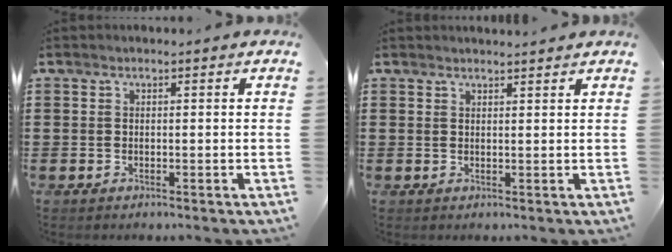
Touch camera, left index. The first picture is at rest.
{"total": 1.3, "force": [1.3, -0.1, 0.2], "torque": [-0.007, -0.002, 0.026]}